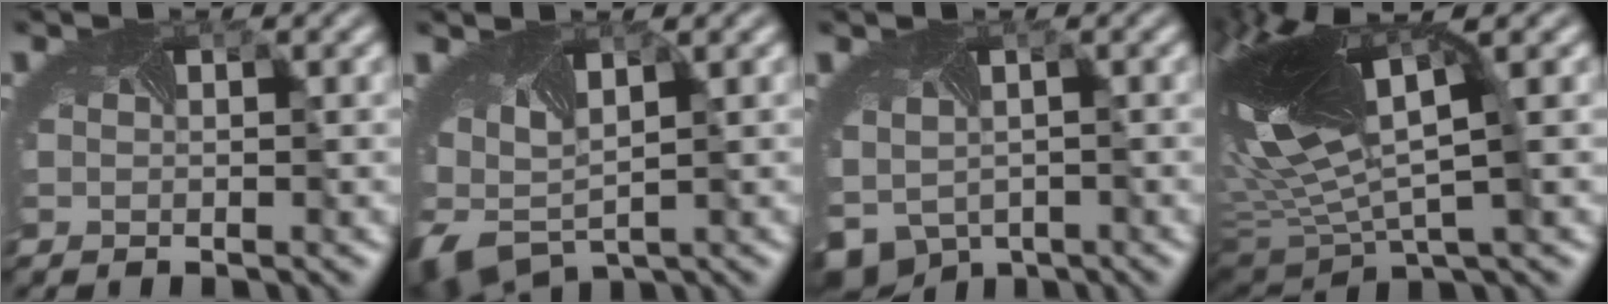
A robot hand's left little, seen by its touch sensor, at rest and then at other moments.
{"total": 6.6, "force": [-0.8, 3.3, 5.7], "torque": [-0.122, -0.038, -0.003]}
{"total": 5.0, "force": [-2.4, 3.7, 2.3], "torque": [-0.055, -0.046, -0.025]}
{"total": 10.9, "force": [1.7, 4.0, 10.0], "torque": [-0.246, -0.013, 0.034]}